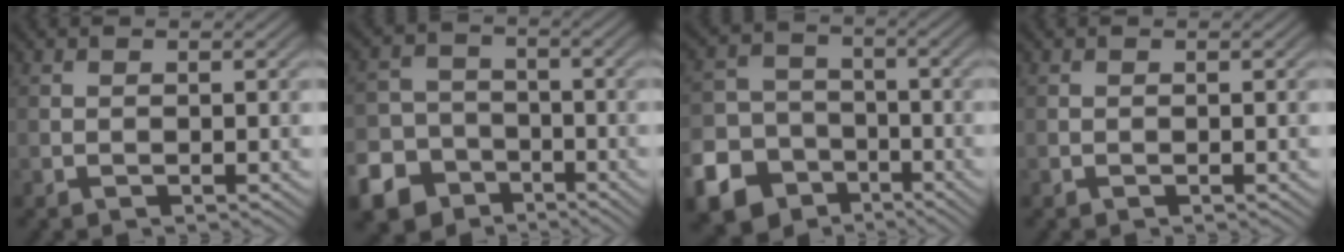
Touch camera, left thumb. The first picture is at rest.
{"total": 11.4, "force": [-6.7, 8.9, 2.6], "torque": [-0.084, -0.048, -0.129]}
{"total": 14.7, "force": [-8.0, 11.7, 3.8], "torque": [-0.127, -0.068, -0.142]}
{"total": 0.0}